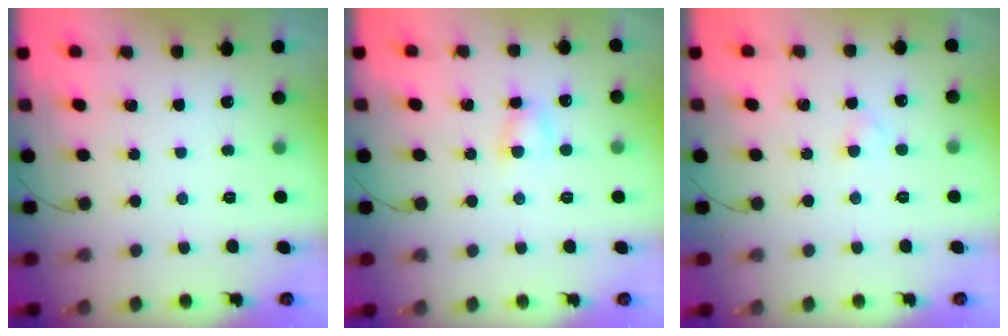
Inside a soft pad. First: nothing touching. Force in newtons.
{"total": 3.9, "press": 3.7, "slide": 1.1}
{"total": 1.7, "press": 1.5, "slide": 0.9}